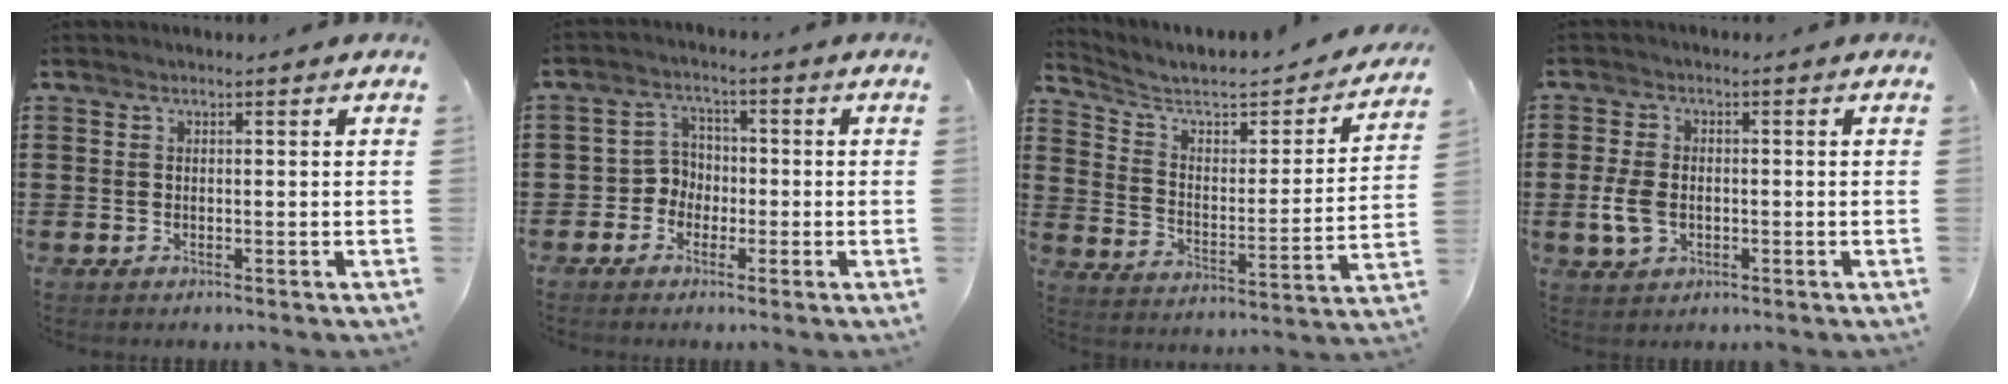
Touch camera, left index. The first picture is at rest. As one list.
[{"total": 4.1, "force": [-1.9, 3.6, 0.9], "torque": [-0.031, 0.010, -0.042]}, {"total": 5.3, "force": [4.1, 2.0, 2.6], "torque": [-0.076, -0.027, 0.062]}, {"total": 4.4, "force": [-0.7, 2.9, 3.3], "torque": [-0.081, -0.001, -0.017]}]